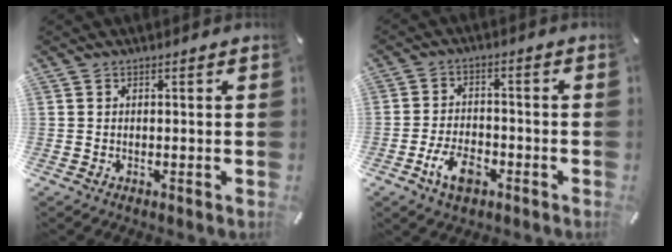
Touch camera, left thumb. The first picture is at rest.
{"total": 7.8, "force": [-3.9, 4.4, 5.1], "torque": [-0.110, 0.015, -0.073]}